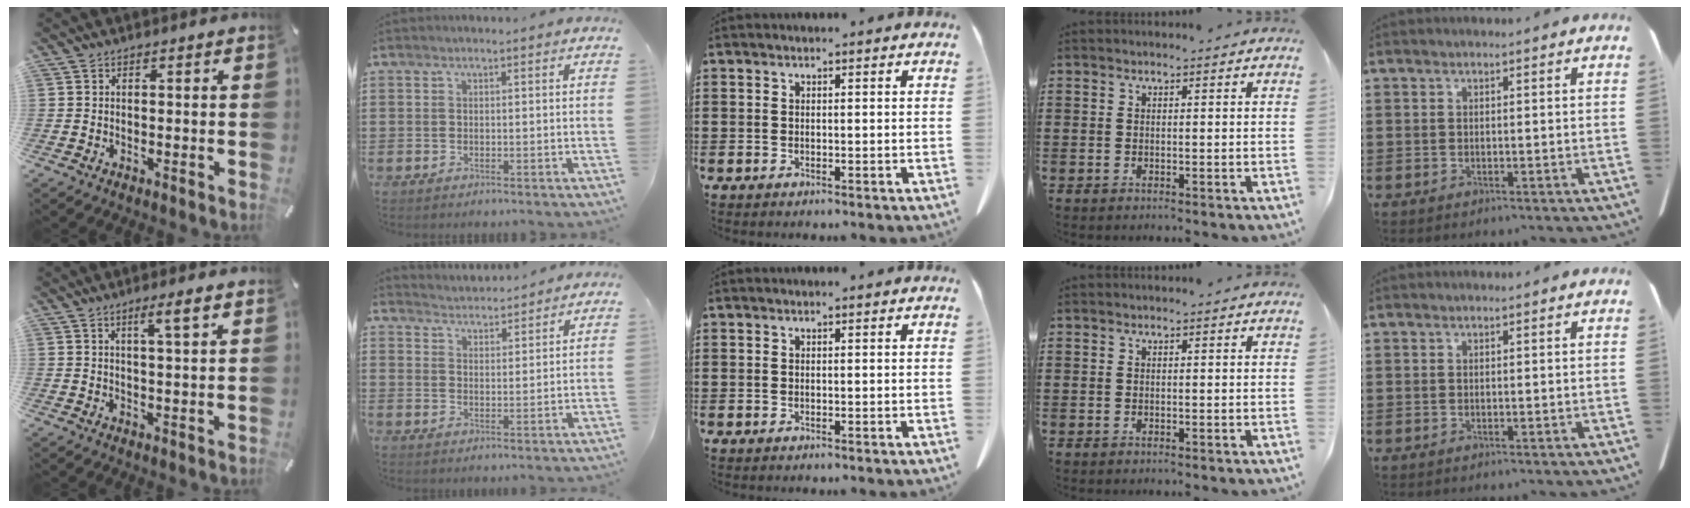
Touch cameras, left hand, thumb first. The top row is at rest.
{"thumb": {"total": 4.7, "force": [2.3, 0.2, 4.1], "torque": [-0.077, -0.003, 0.034]}, "index": {"total": 3.4, "force": [3.4, -0.2, -0.5], "torque": [-0.003, -0.020, 0.062]}}